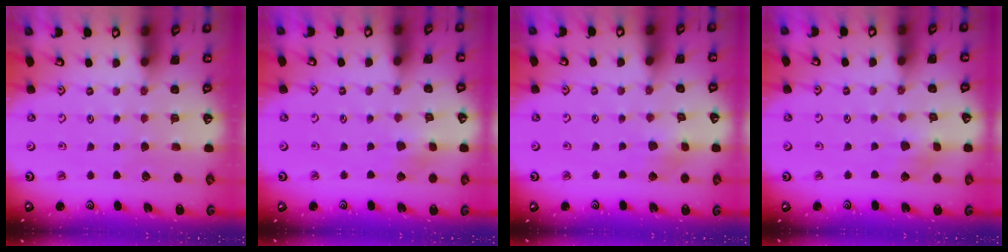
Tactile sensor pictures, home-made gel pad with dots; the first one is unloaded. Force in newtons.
{"total": 3.1, "press": 3.0, "slide": 0.5}
{"total": 3.7, "press": 3.6, "slide": 0.5}
{"total": 3.0, "press": 2.9, "slide": 0.3}